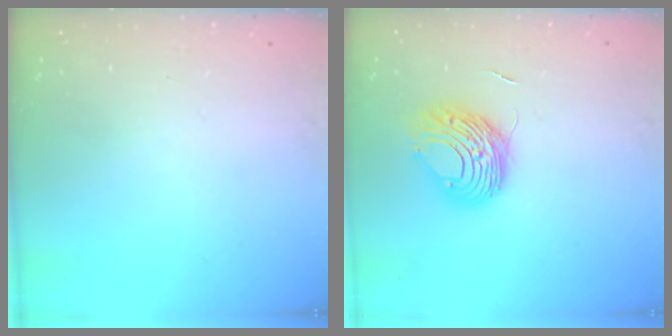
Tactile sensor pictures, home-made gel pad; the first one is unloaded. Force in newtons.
{"total": 8.8, "press": 8.8, "slide": 0.8}